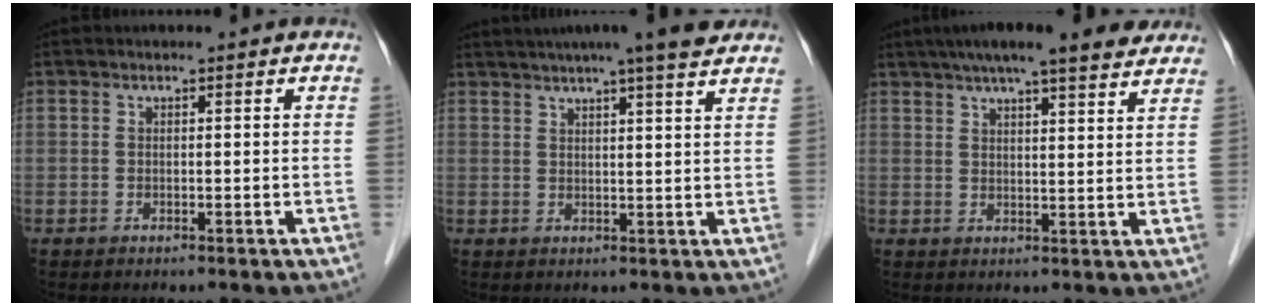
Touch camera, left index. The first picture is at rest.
{"total": 12.2, "force": [10.1, 0.1, 6.8], "torque": [-0.108, 0.019, 0.124]}
{"total": 15.1, "force": [11.7, 2.2, 9.2], "torque": [-0.146, 0.044, 0.155]}